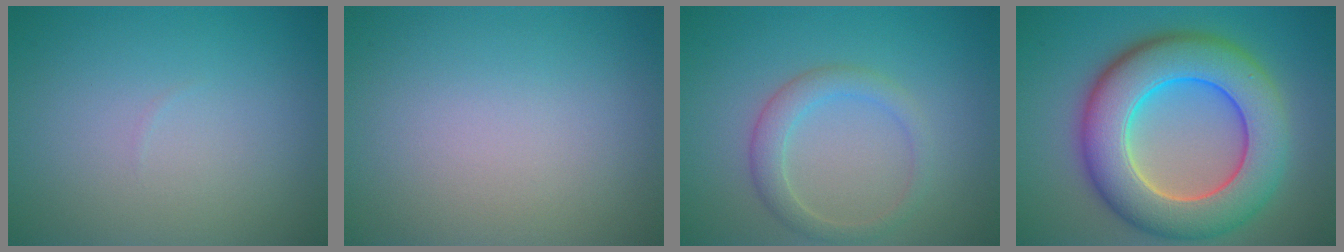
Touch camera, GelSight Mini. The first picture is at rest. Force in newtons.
{"total": 0.0}
{"total": 2.5, "press": 2.5, "slide": 0.0}
{"total": 11.1, "press": 11.0, "slide": 0.7}